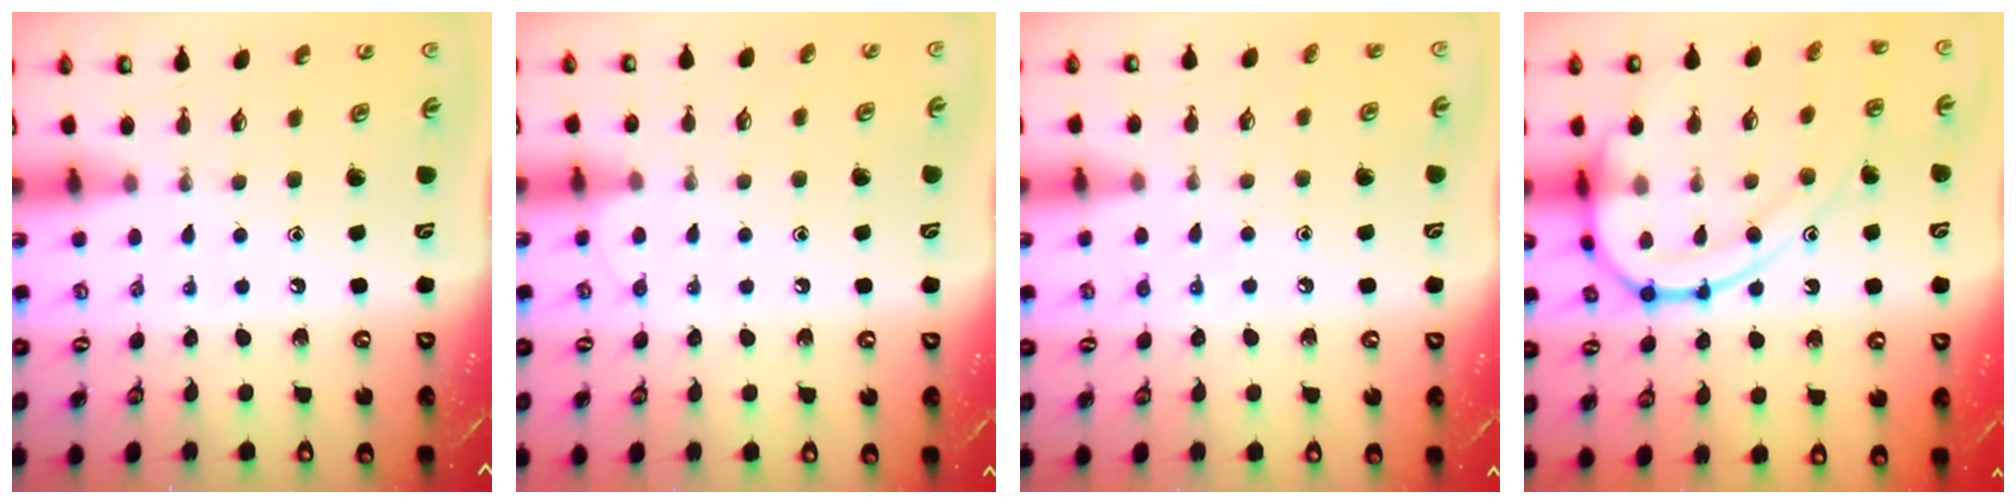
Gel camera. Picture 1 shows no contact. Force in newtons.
{"total": 4.6, "press": 4.5, "slide": 0.5}
{"total": 5.5, "press": 5.3, "slide": 1.3}
{"total": 16.5, "press": 16.5, "slide": 0.8}